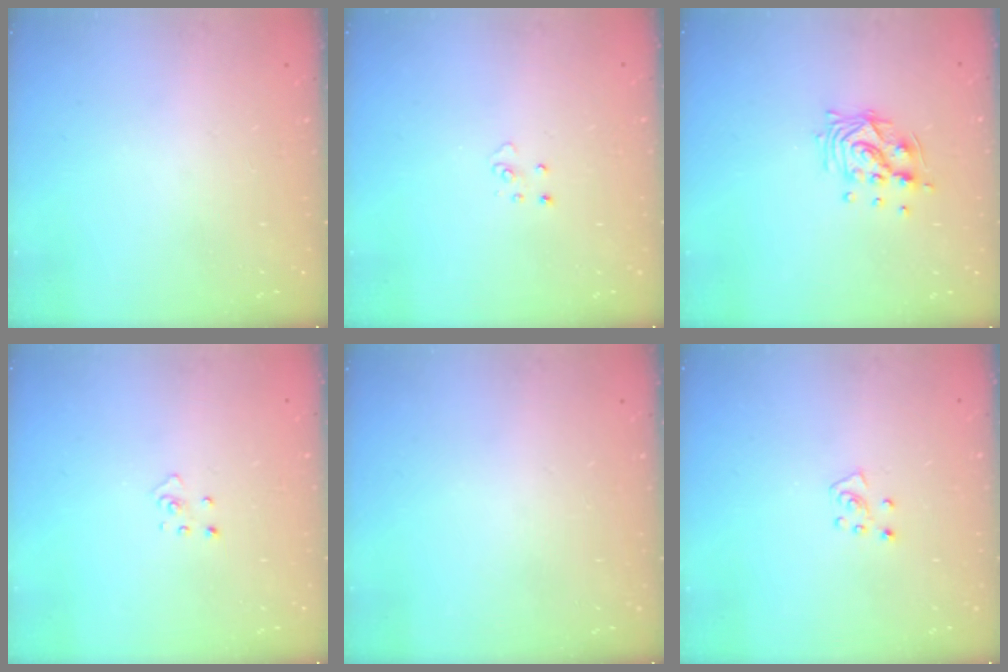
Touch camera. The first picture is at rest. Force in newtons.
{"total": 3.7, "press": 3.7, "slide": 0.3}
{"total": 10.6, "press": 10.6, "slide": 0.5}
{"total": 2.9, "press": 2.9, "slide": 0.2}
{"total": 0.0}
{"total": 5.4, "press": 5.4, "slide": 0.6}